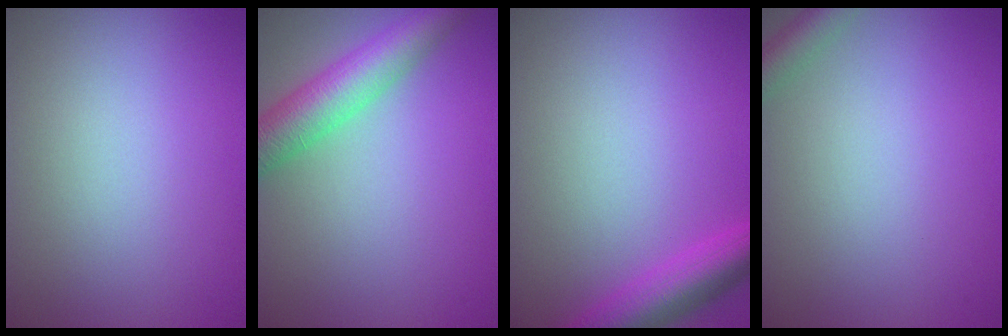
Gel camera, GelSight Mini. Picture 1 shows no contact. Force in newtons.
{"total": 5.6, "press": 5.6, "slide": 0.2}
{"total": 4.2, "press": 4.2, "slide": 0.2}
{"total": 2.3, "press": 2.3, "slide": 0.1}